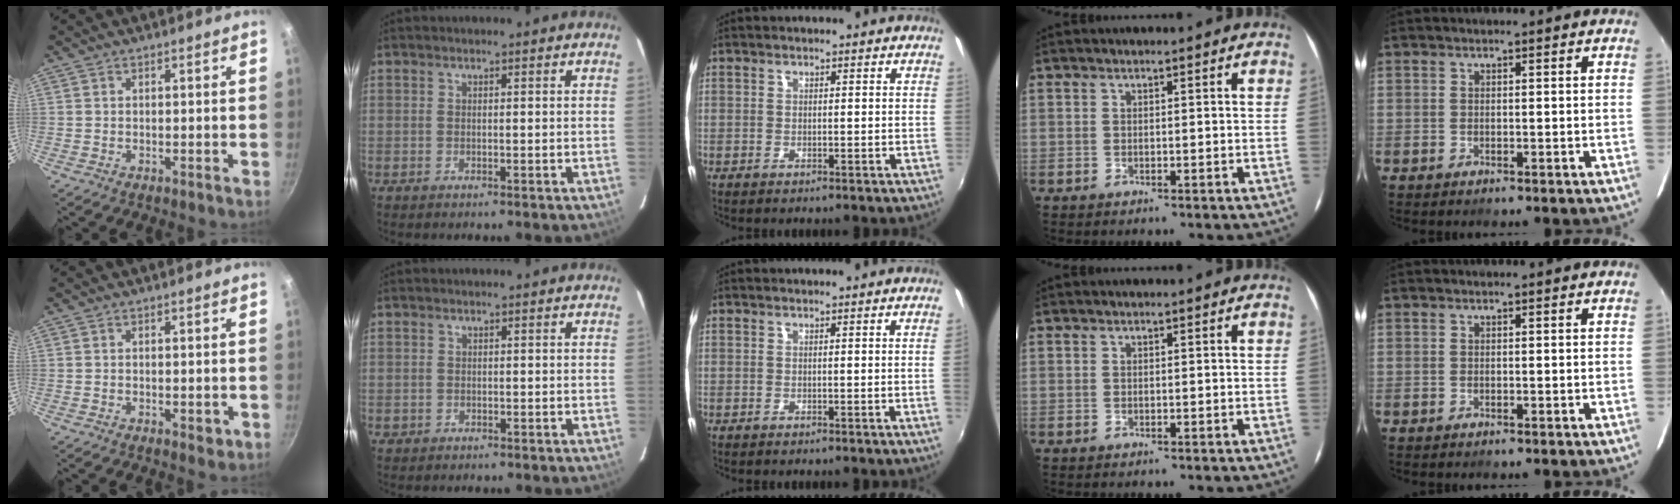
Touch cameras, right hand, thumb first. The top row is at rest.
{"thumb": {"total": 1.8, "force": [-0.5, 0.9, 1.5], "torque": [-0.021, -0.004, -0.006]}, "index": {"total": 0.9, "force": [-0.3, 0.8, 0.0], "torque": [0.002, 0.002, -0.001]}, "middle": {"total": 0.7, "force": [-0.2, -0.4, 0.5], "torque": [-0.007, -0.002, -0.004]}}